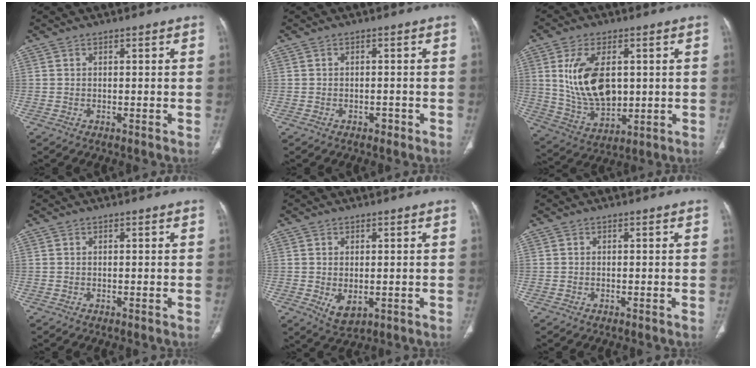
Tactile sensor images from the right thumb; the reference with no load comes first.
{"total": 1.1, "force": [-0.6, 0.8, 0.4], "torque": [-0.003, 0.002, -0.009]}
{"total": 14.6, "force": [2.5, 8.5, 11.6], "torque": [-0.204, -0.014, 0.061]}
{"total": 0.0}
{"total": 4.0, "force": [-0.7, 2.3, 3.2], "torque": [-0.053, -0.008, 0.003]}
{"total": 0.0}